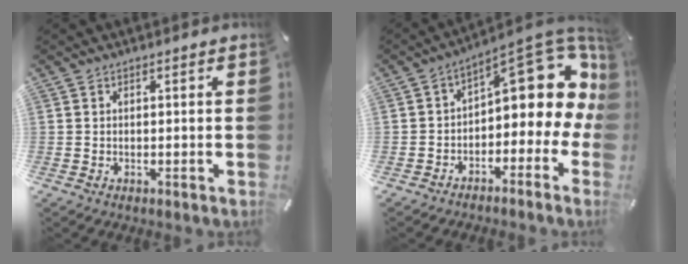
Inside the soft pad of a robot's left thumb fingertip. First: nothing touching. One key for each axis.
{"total": 13.4, "fx": 6.2, "fy": 6.6, "fz": 9.8, "tx": -0.121, "ty": -0.057, "tz": 0.100}